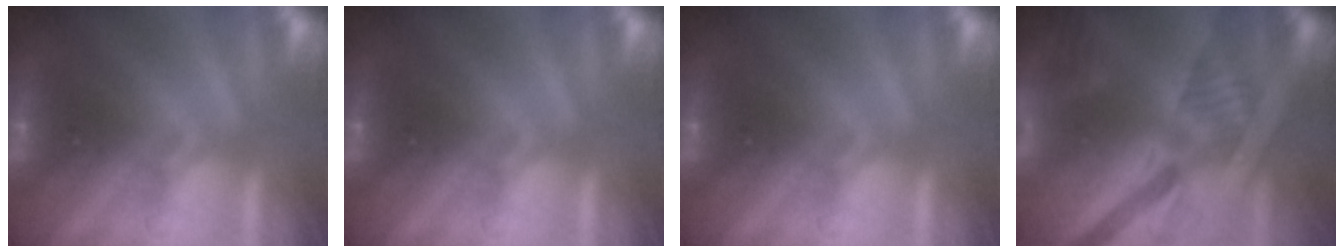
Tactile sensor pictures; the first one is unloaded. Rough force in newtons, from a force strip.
{"total": 0.0}
{"total": 0.0}
{"total": 6.1}